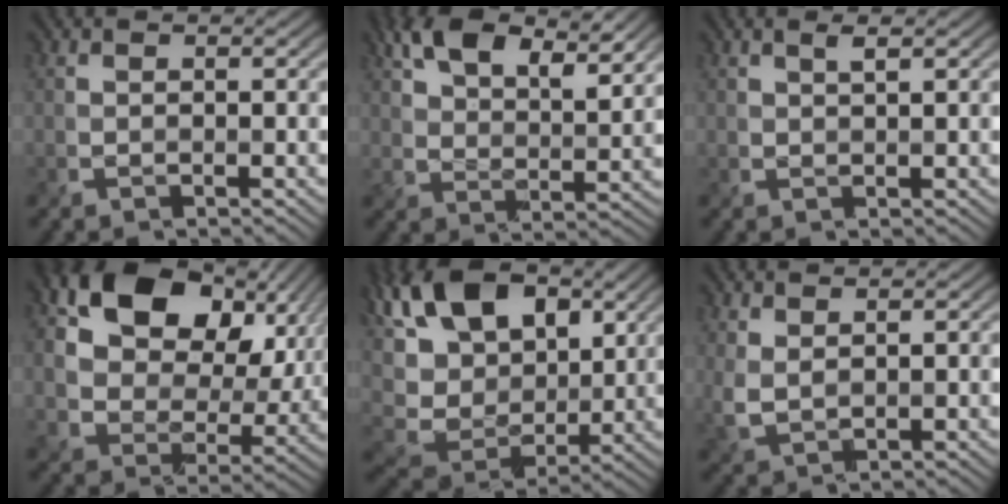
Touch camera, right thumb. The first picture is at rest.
{"total": 9.3, "force": [5.5, 4.6, 5.9], "torque": [-0.118, 0.004, 0.104]}
{"total": 1.2, "force": [0.7, 0.1, 1.0], "torque": [-0.020, -0.001, 0.013]}
{"total": 17.1, "force": [6.5, 11.7, 10.7], "torque": [-0.196, 0.020, 0.117]}
{"total": 14.6, "force": [4.4, 9.5, 10.1], "torque": [-0.230, 0.007, 0.079]}
{"total": 2.3, "force": [1.5, 0.9, 1.5], "torque": [-0.039, 0.000, 0.034]}